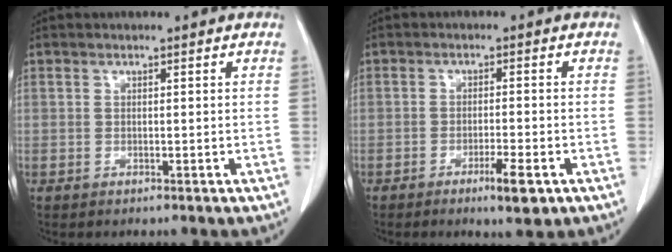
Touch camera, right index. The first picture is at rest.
{"total": 4.4, "force": [-2.4, 0.6, 3.6], "torque": [-0.059, -0.004, -0.035]}